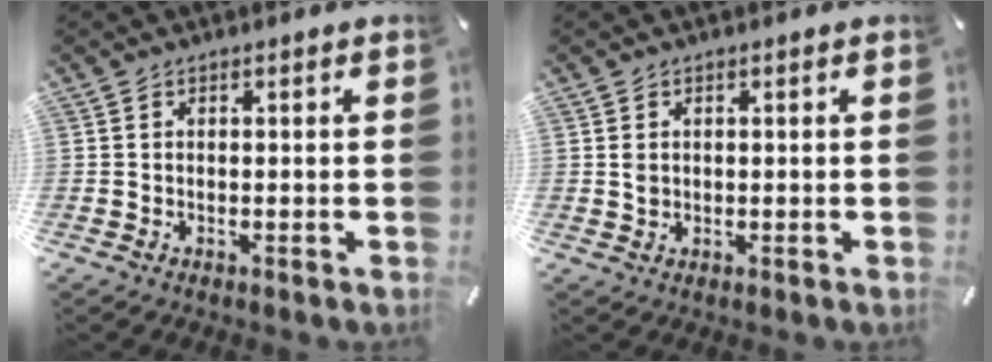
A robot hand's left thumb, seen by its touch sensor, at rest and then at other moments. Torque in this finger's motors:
{"motor_torque": [-0.11, 0.06, 0.12, -0.18, 0.02]}